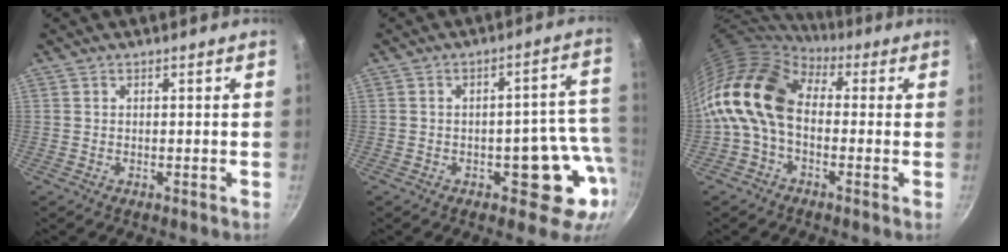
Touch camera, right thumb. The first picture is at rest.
{"total": 11.7, "force": [-3.6, 6.4, 9.1], "torque": [-0.043, 0.036, -0.038]}
{"total": 14.3, "force": [0.0, 9.7, 10.5], "torque": [-0.185, 0.030, -0.021]}